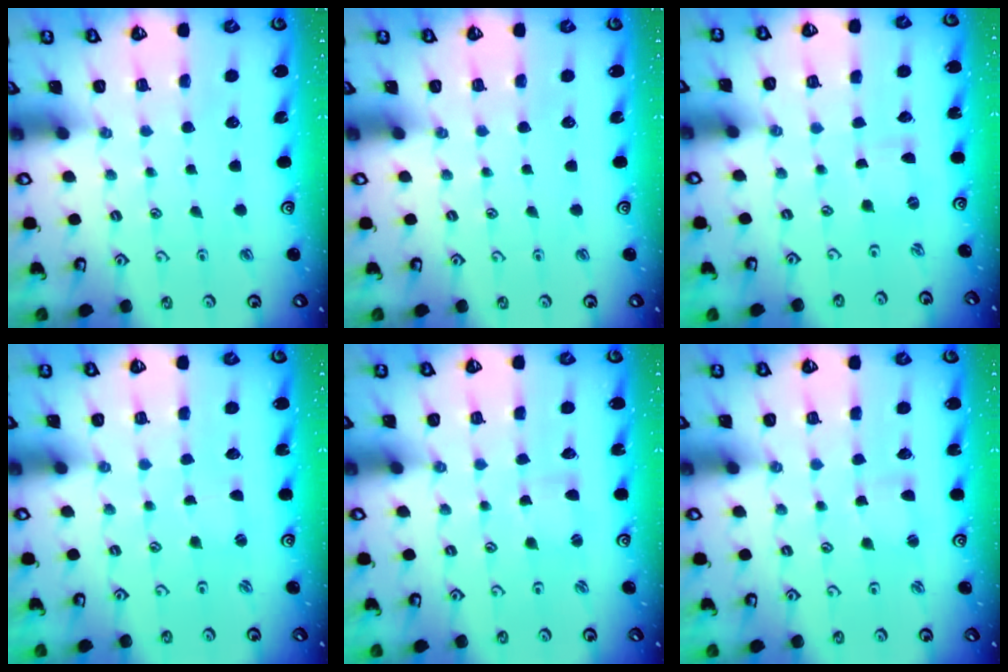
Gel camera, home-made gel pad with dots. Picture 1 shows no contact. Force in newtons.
{"total": 0.0}
{"total": 0.0}
{"total": 0.0}
{"total": 2.4, "press": 2.4, "slide": 0.3}
{"total": 2.7, "press": 2.7, "slide": 0.3}